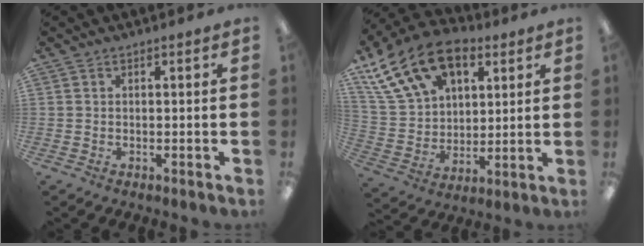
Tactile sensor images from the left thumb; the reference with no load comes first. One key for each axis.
{"total": 19.4, "fx": 11.4, "fy": 12.3, "fz": 9.9, "tx": -0.190, "ty": -0.046, "tz": 0.212}